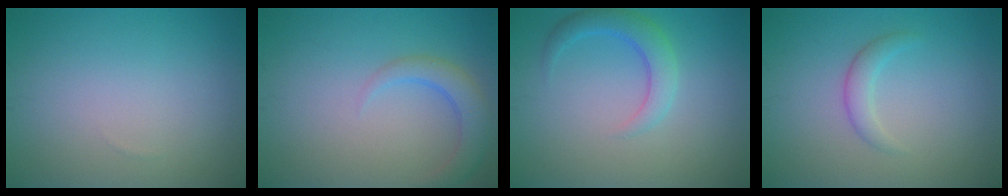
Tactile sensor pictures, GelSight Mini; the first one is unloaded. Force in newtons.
{"total": 3.0, "press": 3.0, "slide": 0.3}
{"total": 3.0, "press": 3.0, "slide": 0.2}
{"total": 1.7, "press": 1.7, "slide": 0.1}